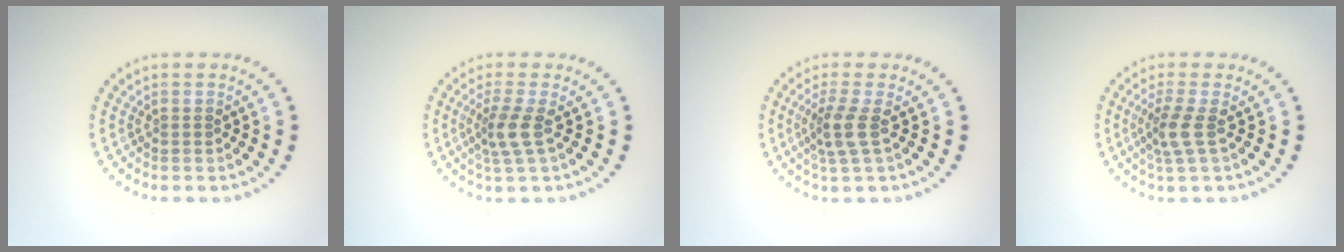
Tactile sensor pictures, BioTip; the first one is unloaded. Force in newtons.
{"total": 2.4, "press": 1.8, "slide": 1.6}
{"total": 2.5, "press": 2.0, "slide": 1.6}
{"total": 2.3, "press": 1.7, "slide": 1.5}